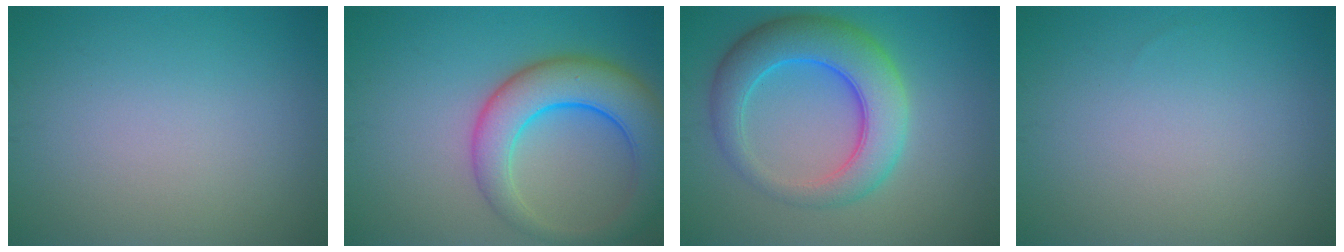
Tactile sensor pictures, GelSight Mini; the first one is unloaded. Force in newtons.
{"total": 7.6, "press": 7.6, "slide": 0.4}
{"total": 7.6, "press": 7.6, "slide": 0.1}
{"total": 0.0}